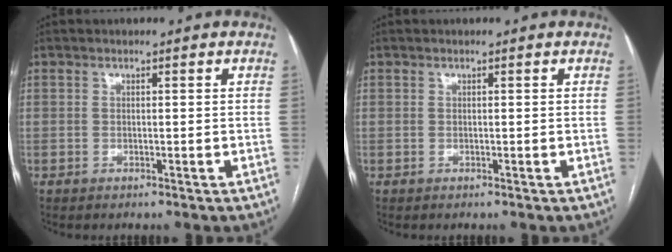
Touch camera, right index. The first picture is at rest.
{"total": 0.0}